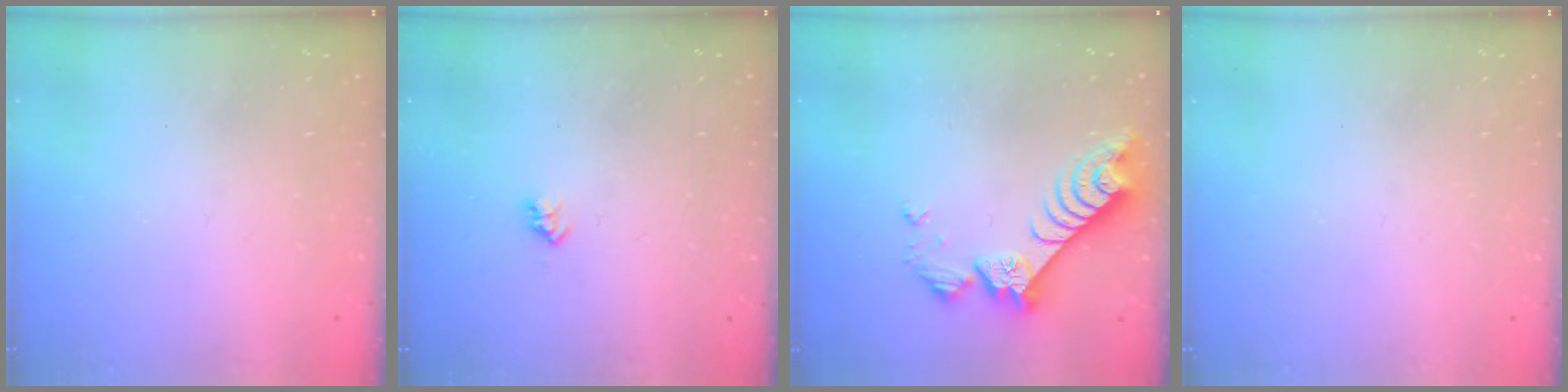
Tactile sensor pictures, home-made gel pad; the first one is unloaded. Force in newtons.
{"total": 2.6, "press": 2.5, "slide": 0.4}
{"total": 8.0, "press": 8.0, "slide": 0.8}
{"total": 0.0}